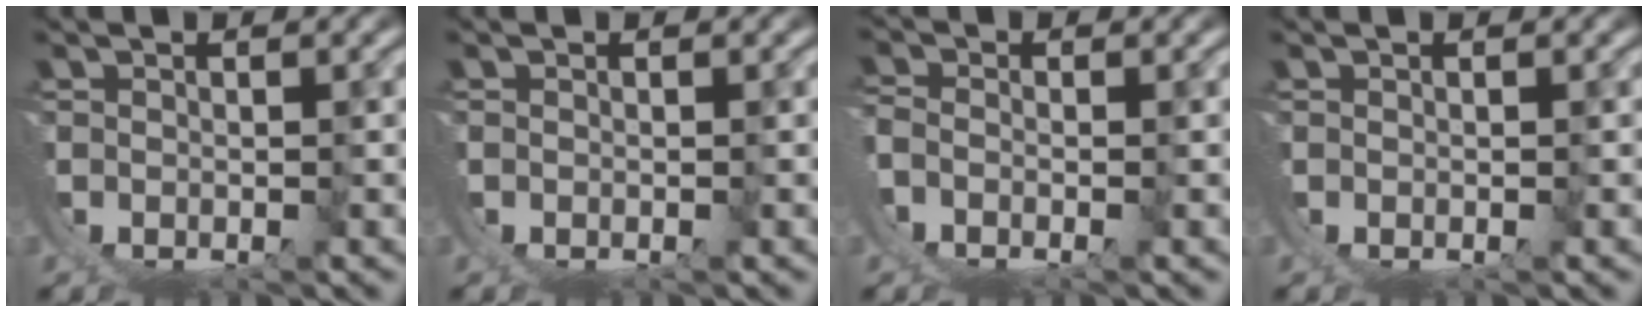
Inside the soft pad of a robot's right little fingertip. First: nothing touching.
{"total": 0.0}
{"total": 1.0, "force": [-1.0, 0.2, 0.0], "torque": [0.004, -0.006, -0.020]}
{"total": 0.0}